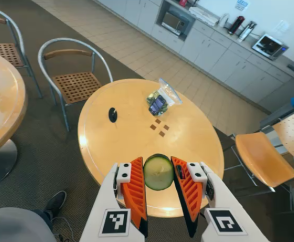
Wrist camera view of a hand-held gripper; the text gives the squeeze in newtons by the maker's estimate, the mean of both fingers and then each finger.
{"total": 6.6, "left": 6.3, "right": 6.9}